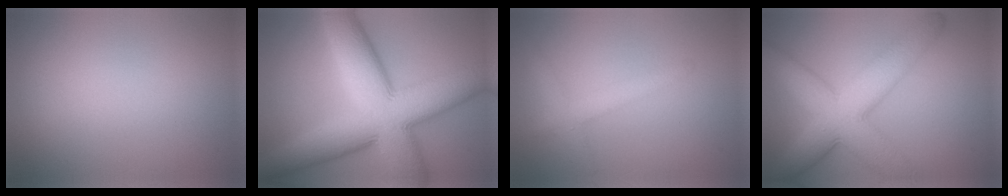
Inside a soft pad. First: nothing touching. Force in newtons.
{"total": 13.6, "press": 13.6, "slide": 0.1}
{"total": 2.4, "press": 2.4, "slide": 0.1}
{"total": 9.4, "press": 9.4, "slide": 0.1}